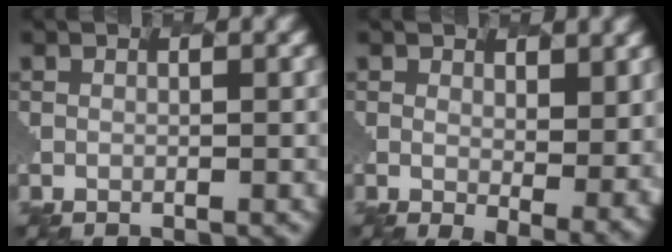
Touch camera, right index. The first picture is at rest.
{"total": 3.8, "force": [0.0, 1.4, 3.6], "torque": [-0.059, -0.015, 0.007]}